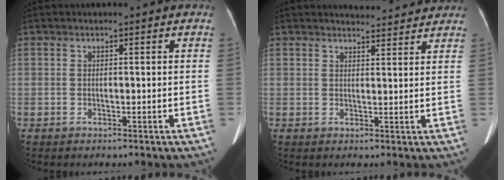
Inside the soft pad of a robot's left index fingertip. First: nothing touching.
{"total": 5.7, "force": [5.6, 0.7, 0.6], "torque": [-0.011, 0.013, 0.063]}